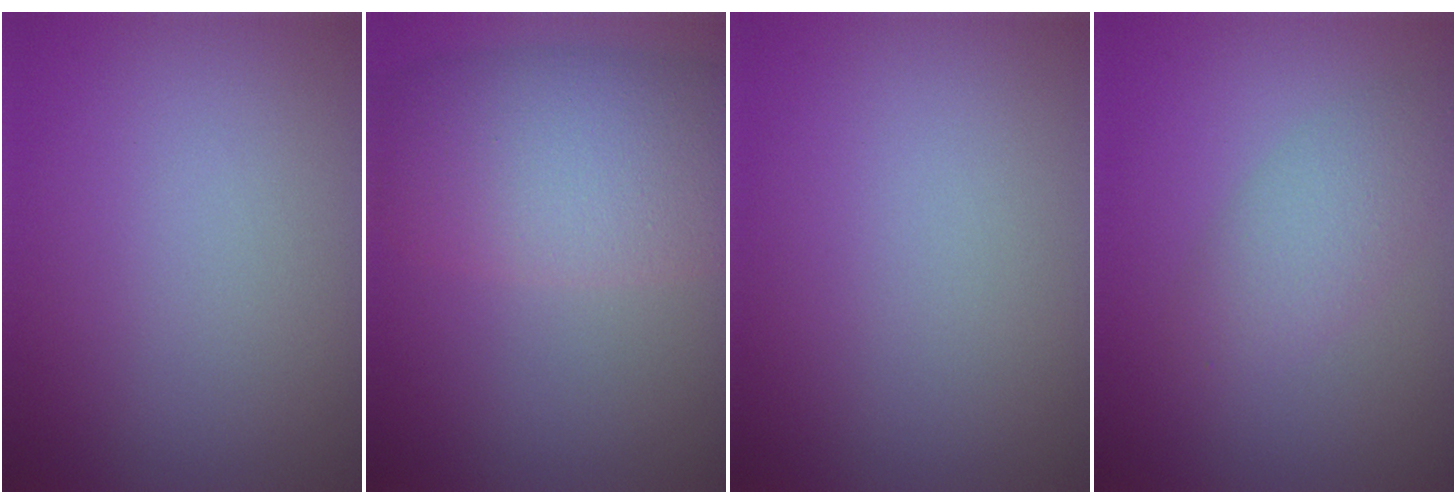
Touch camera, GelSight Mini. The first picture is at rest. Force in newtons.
{"total": 8.2, "press": 8.2, "slide": 0.3}
{"total": 0.0}
{"total": 2.8, "press": 2.8, "slide": 0.2}